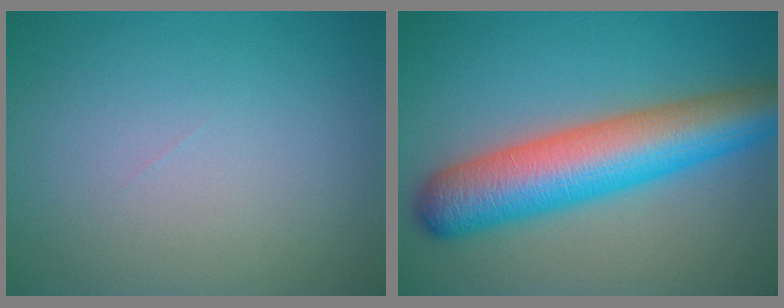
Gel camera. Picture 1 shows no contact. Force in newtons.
{"total": 9.9, "press": 9.9, "slide": 0.3}